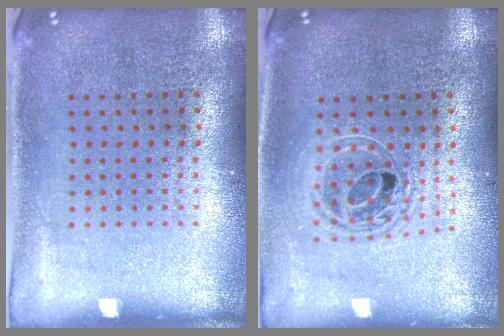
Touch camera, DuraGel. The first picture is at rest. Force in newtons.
{"total": 1.6, "press": 1.3, "slide": 0.9}